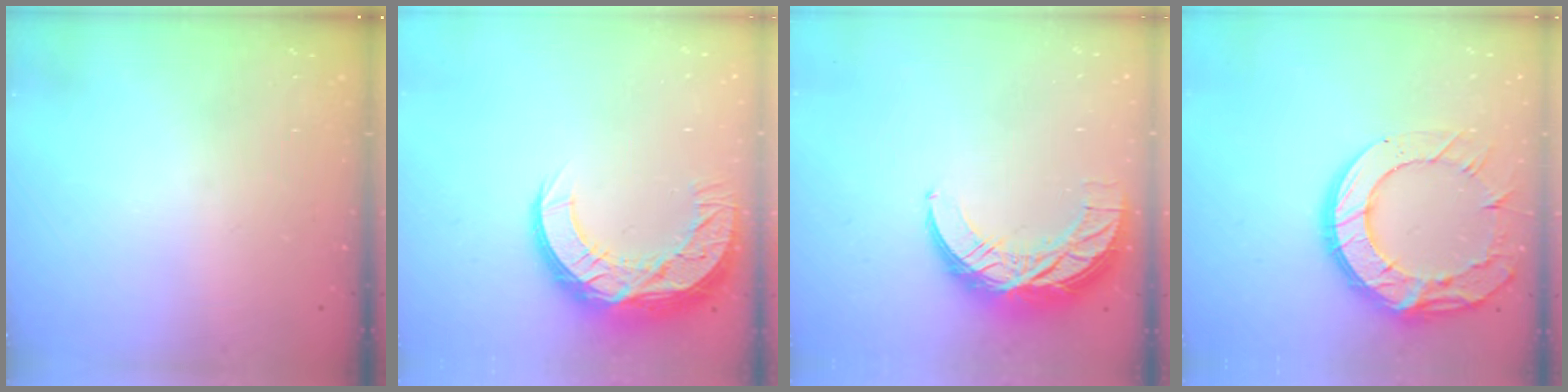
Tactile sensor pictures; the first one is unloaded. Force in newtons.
{"total": 16.0, "press": 16.0, "slide": 1.3}
{"total": 11.8, "press": 11.8, "slide": 0.8}
{"total": 18.8, "press": 18.7, "slide": 1.6}